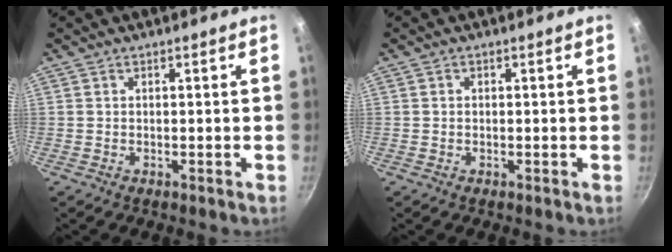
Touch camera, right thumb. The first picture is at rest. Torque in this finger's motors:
{"motor_torque": [-0.20, -0.09, -0.46, 0.15, -0.07]}